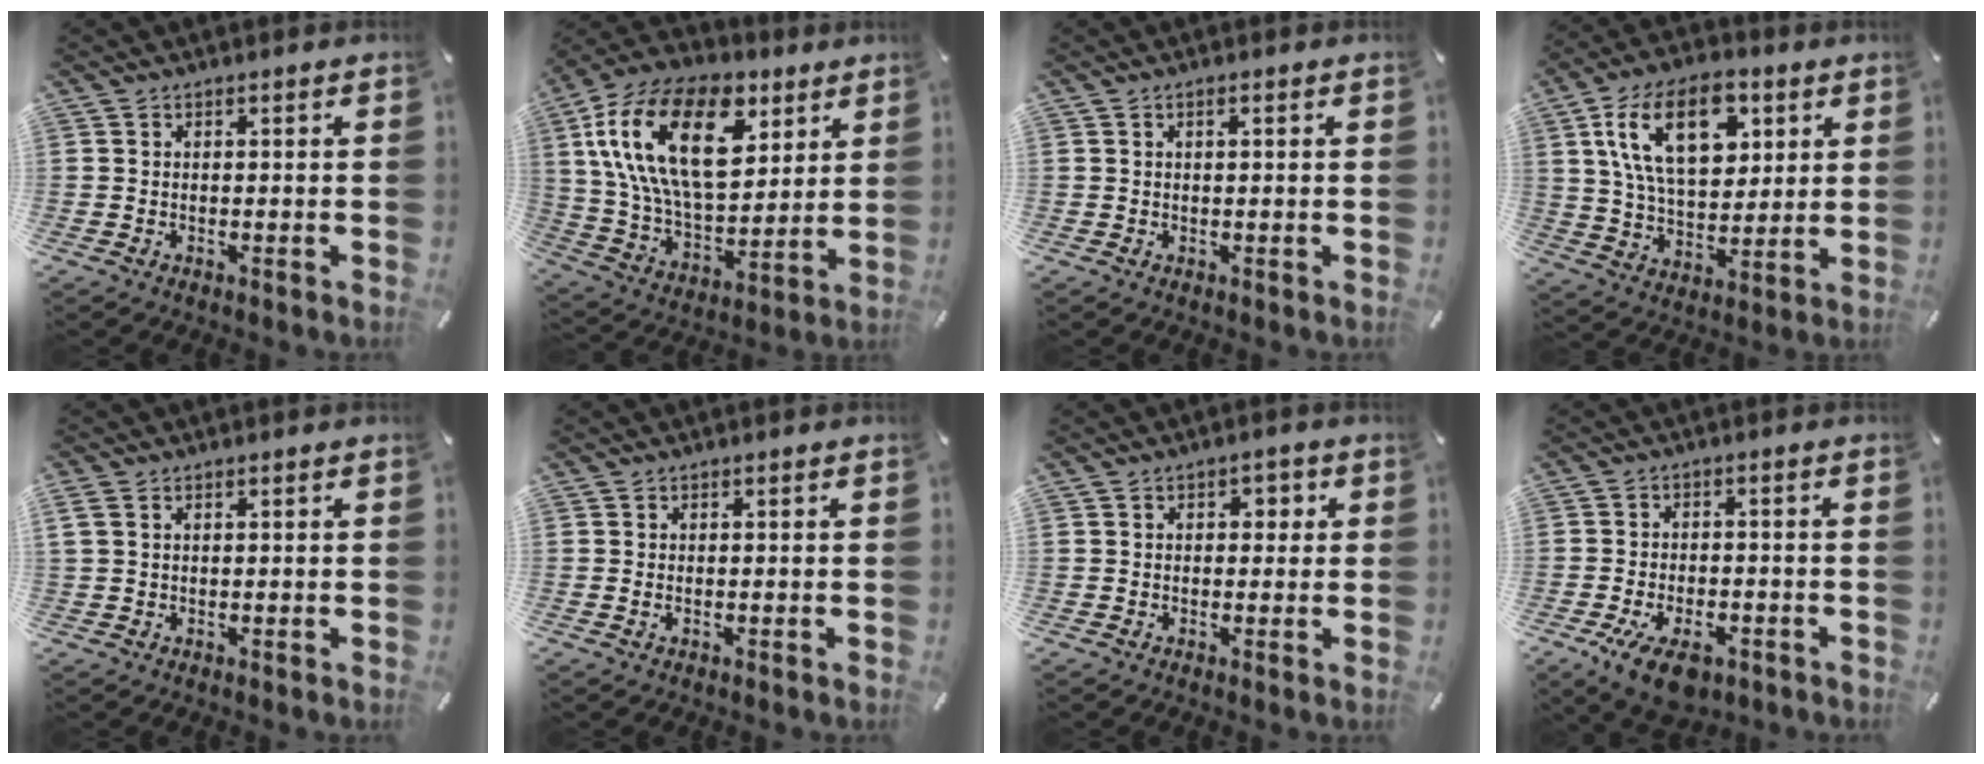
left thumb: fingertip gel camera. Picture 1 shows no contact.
{"total": 24.3, "force": [9.9, 14.3, 17.0], "torque": [-0.340, -0.032, 0.166]}
{"total": 0.8, "force": [0.2, 0.0, 0.8], "torque": [-0.015, 0.001, 0.004]}
{"total": 18.4, "force": [7.1, 10.9, 13.0], "torque": [-0.243, -0.001, 0.121]}
{"total": 1.5, "force": [0.7, 0.9, 0.9], "torque": [-0.021, 0.002, 0.012]}
{"total": 0.7, "force": [0.0, 0.3, 0.6], "torque": [-0.005, -0.002, -0.002]}
{"total": 2.4, "force": [0.3, 1.8, 1.5], "torque": [-0.007, 0.000, -0.004]}
{"total": 7.9, "force": [-4.1, 4.4, 5.2], "torque": [-0.102, 0.015, -0.070]}